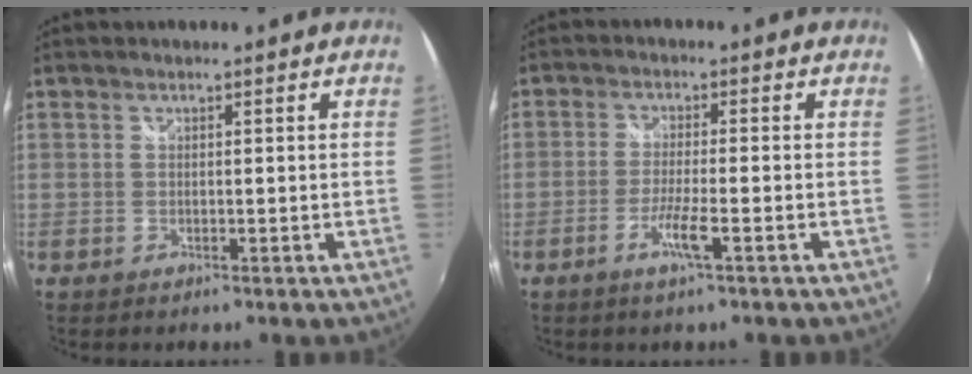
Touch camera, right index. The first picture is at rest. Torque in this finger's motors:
{"motor_torque": [0.32, 0.30, 0.08, 0.06]}